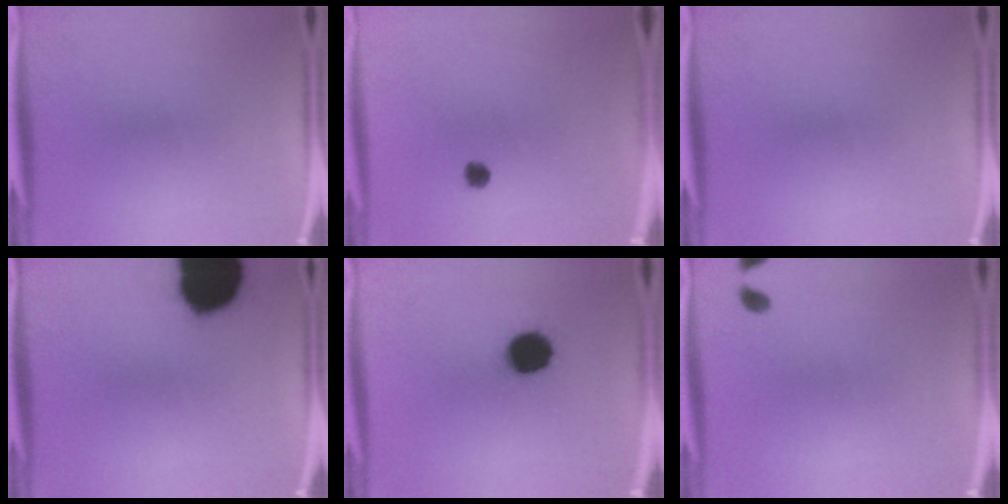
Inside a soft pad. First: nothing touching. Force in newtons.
{"total": 1.7}
{"total": 0.0}
{"total": 19.7}
{"total": 12.3}
{"total": 1.3}